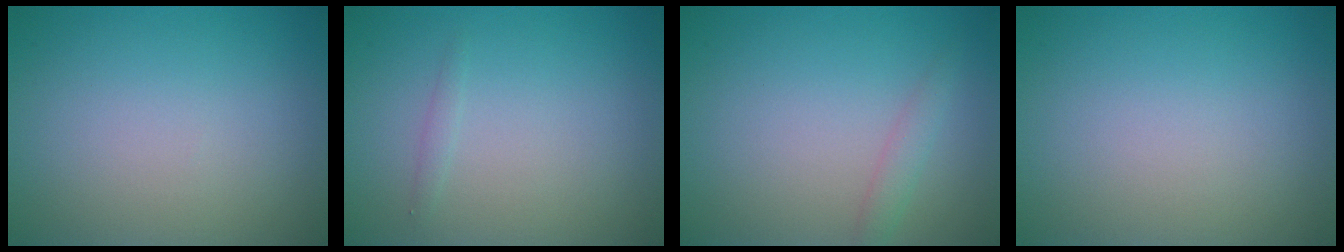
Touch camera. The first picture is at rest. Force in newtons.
{"total": 0.6, "press": 0.6, "slide": 0.0}
{"total": 1.3, "press": 1.3, "slide": 0.0}
{"total": 0.0}